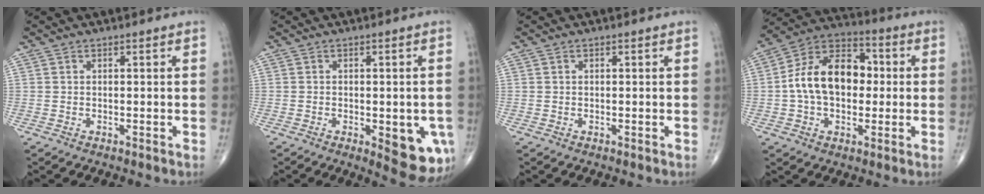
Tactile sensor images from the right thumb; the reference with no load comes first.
{"total": 9.6, "force": [-2.8, 3.8, 8.3], "torque": [-0.078, -0.006, -0.025]}
{"total": 0.0}
{"total": 15.8, "force": [0.4, 10.4, 11.9], "torque": [-0.180, 0.034, -0.004]}